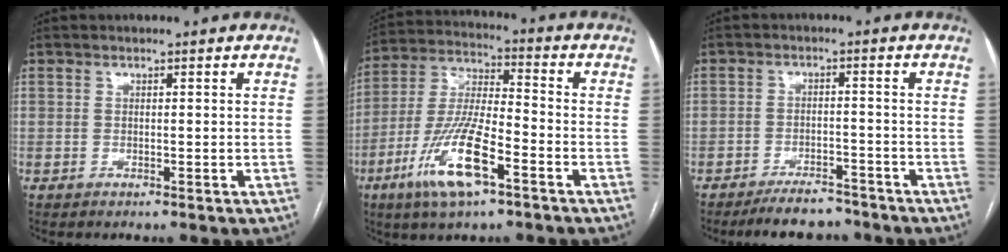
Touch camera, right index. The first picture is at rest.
{"total": 13.9, "force": [-6.7, 3.0, 11.9], "torque": [-0.244, -0.011, -0.125]}
{"total": 5.9, "force": [-5.3, 2.1, 1.7], "torque": [-0.022, -0.003, -0.083]}